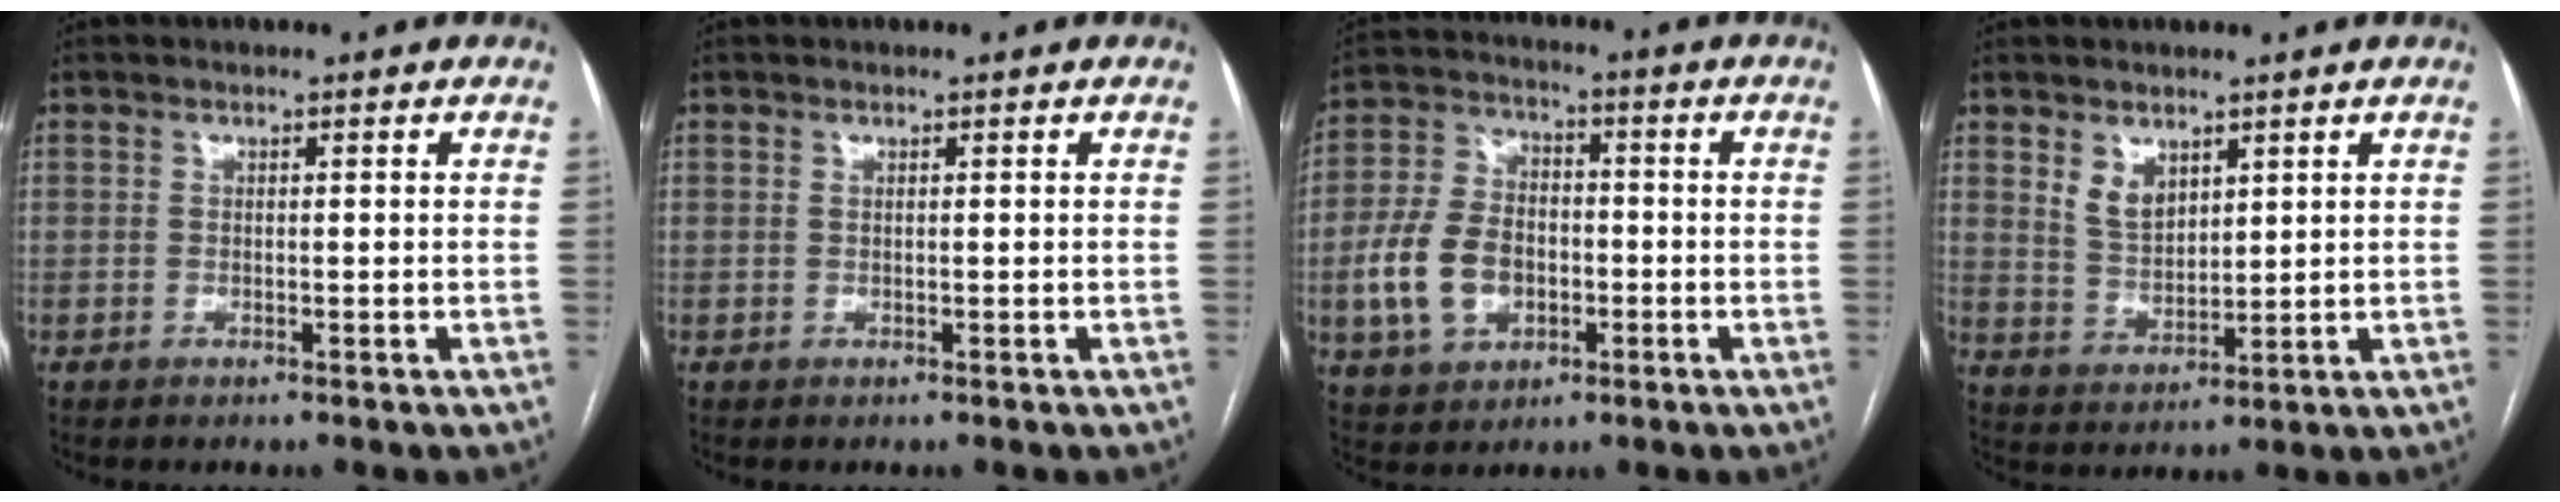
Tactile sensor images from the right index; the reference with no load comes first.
{"total": 0.0}
{"total": 10.5, "force": [-2.5, 7.2, 7.2], "torque": [-0.168, 0.018, -0.040]}
{"total": 4.8, "force": [2.9, 2.8, 2.6], "torque": [-0.054, -0.002, 0.068]}